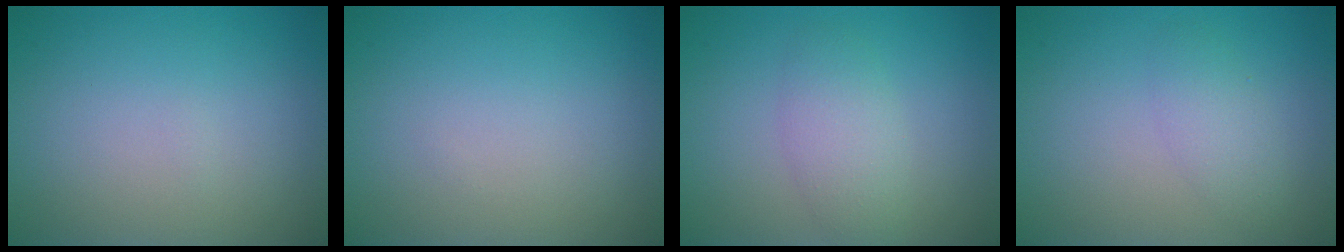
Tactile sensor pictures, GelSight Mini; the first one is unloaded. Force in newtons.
{"total": 0.0}
{"total": 2.9, "press": 2.9, "slide": 0.1}
{"total": 1.9, "press": 1.9, "slide": 0.1}